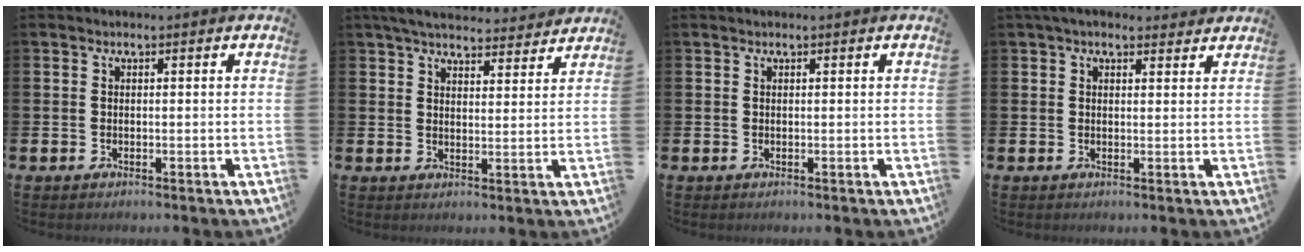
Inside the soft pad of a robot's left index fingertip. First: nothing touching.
{"total": 5.6, "force": [5.3, 1.2, 1.3], "torque": [-0.037, -0.028, 0.094]}
{"total": 0.0}
{"total": 3.2, "force": [2.8, 1.2, 1.1], "torque": [-0.014, -0.008, 0.048]}